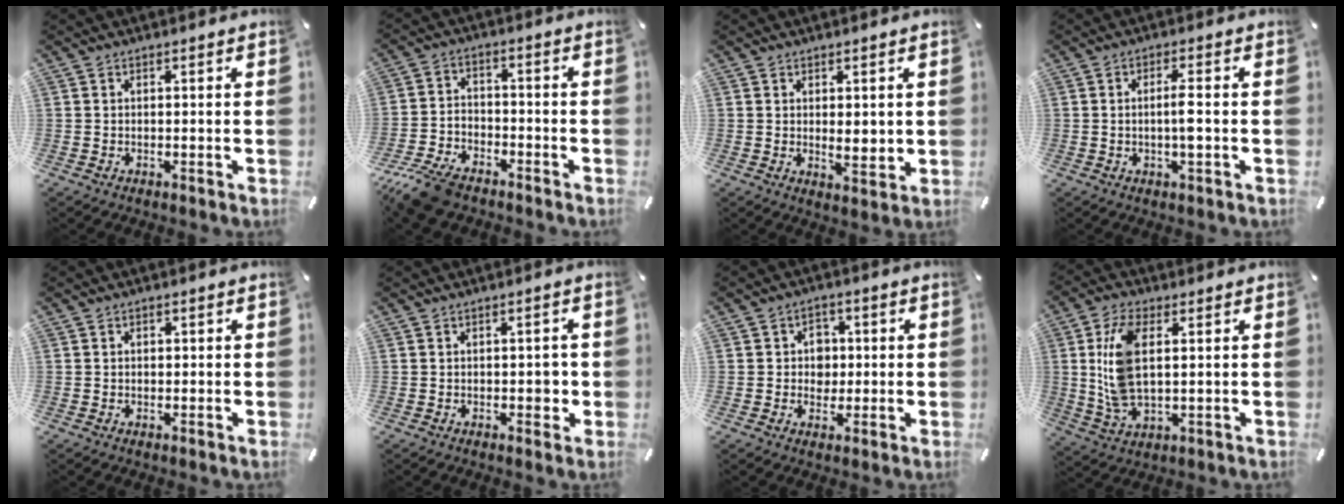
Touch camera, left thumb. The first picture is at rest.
{"total": 9.9, "force": [-8.0, 4.3, 3.9], "torque": [-0.076, 0.040, -0.153]}
{"total": 3.7, "force": [1.1, 2.1, 2.9], "torque": [-0.035, -0.007, 0.016]}
{"total": 4.3, "force": [-0.4, 0.8, 4.2], "torque": [-0.076, 0.000, -0.009]}
{"total": 0.9, "force": [0.1, 0.8, 0.5], "torque": [-0.003, 0.002, -0.002]}
{"total": 2.9, "force": [-0.3, 1.8, 2.3], "torque": [-0.023, -0.002, -0.009]}
{"total": 5.5, "force": [0.1, 5.1, 2.0], "torque": [-0.017, 0.000, -0.005]}
{"total": 11.9, "force": [2.2, 6.1, 10.0], "torque": [-0.228, -0.003, 0.038]}